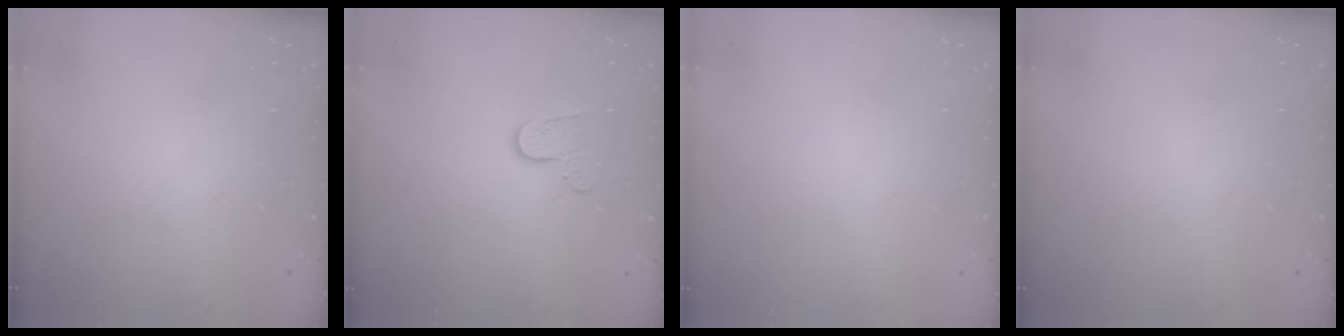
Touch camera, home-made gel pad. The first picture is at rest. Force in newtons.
{"total": 6.9, "press": 6.9, "slide": 0.7}
{"total": 0.0}
{"total": 0.0}